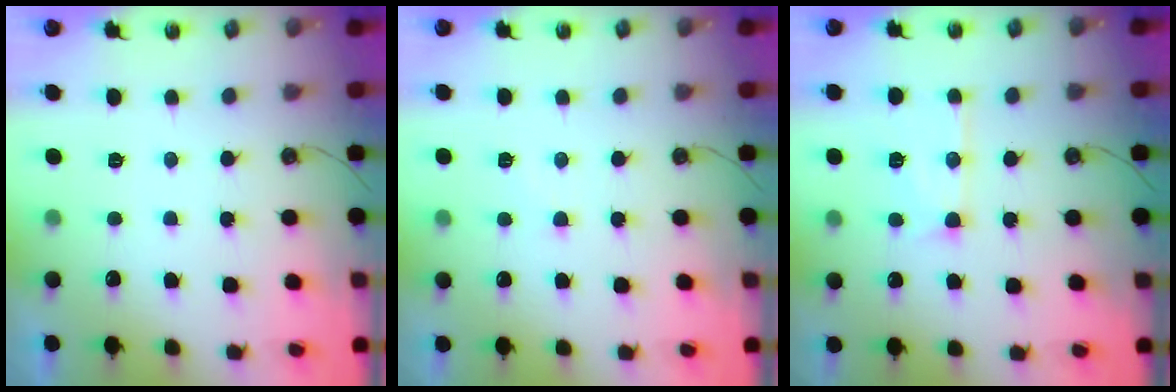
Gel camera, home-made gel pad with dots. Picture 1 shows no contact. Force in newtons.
{"total": 3.1, "press": 3.1, "slide": 0.5}
{"total": 11.4, "press": 11.4, "slide": 1.0}